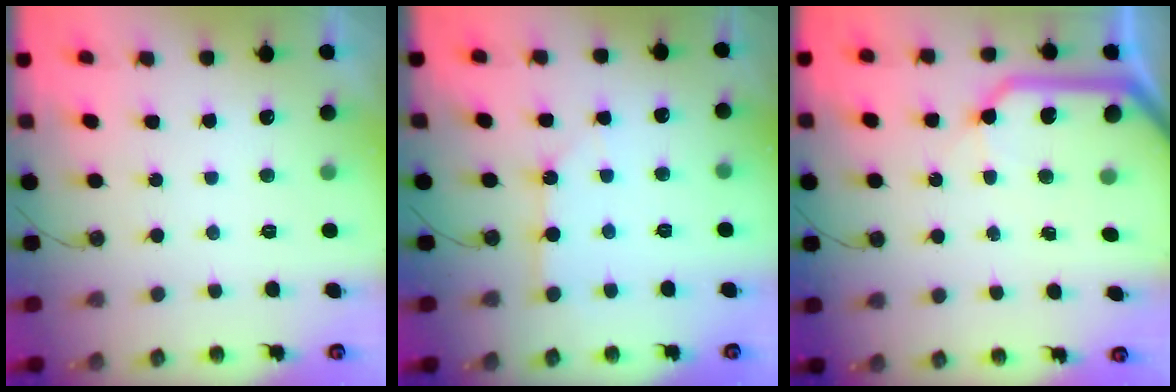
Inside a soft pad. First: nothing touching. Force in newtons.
{"total": 2.6, "press": 2.6, "slide": 0.1}
{"total": 14.1, "press": 14.1, "slide": 1.0}